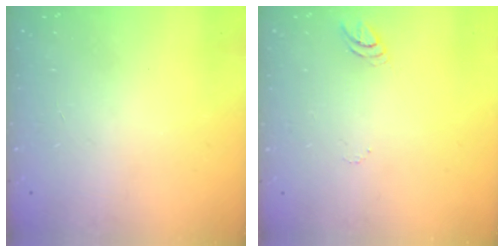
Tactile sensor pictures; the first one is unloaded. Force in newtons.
{"total": 3.4, "press": 3.4, "slide": 0.3}